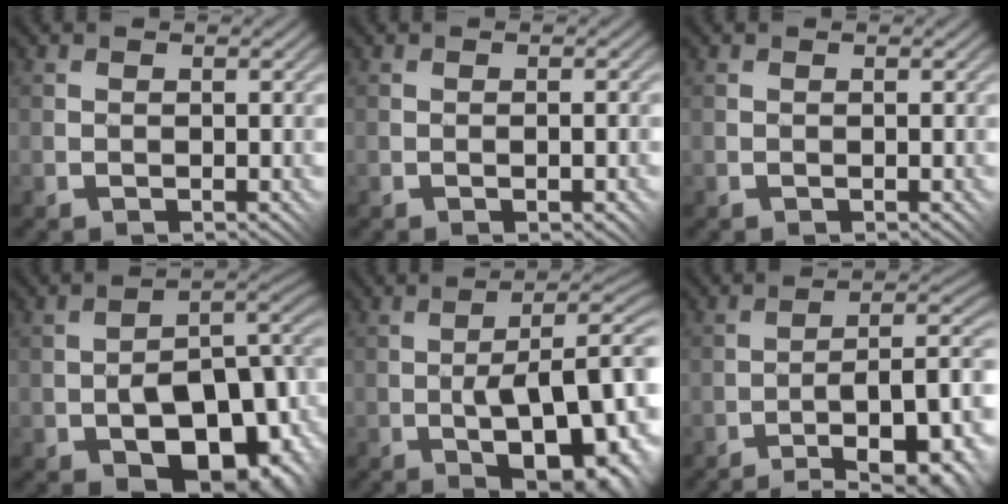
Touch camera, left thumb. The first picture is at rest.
{"total": 1.6, "force": [-0.7, 0.5, 1.4], "torque": [-0.018, 0.006, -0.002]}
{"total": 0.0}
{"total": 16.0, "force": [-5.3, 9.3, 11.8], "torque": [-0.168, -0.031, -0.045]}
{"total": 14.1, "force": [-3.3, 5.3, 12.6], "torque": [-0.173, 0.000, -0.038]}
{"total": 14.3, "force": [-8.9, 3.9, 10.5], "torque": [-0.135, 0.012, -0.127]}